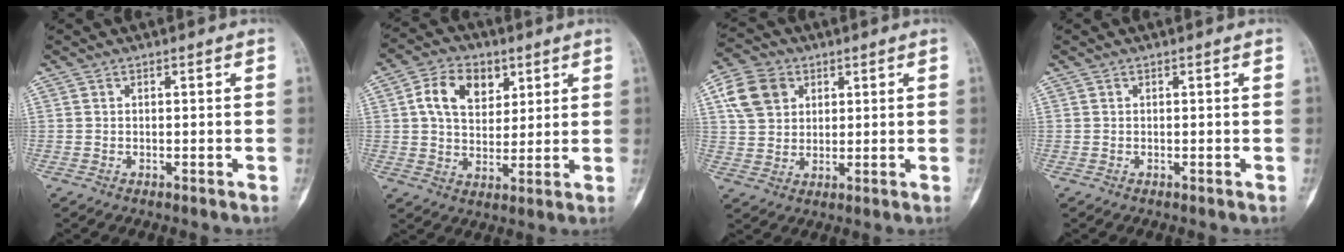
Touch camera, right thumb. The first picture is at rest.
{"total": 10.3, "force": [3.7, 7.1, 6.5], "torque": [-0.080, -0.008, 0.064]}
{"total": 9.1, "force": [3.3, 7.3, 4.5], "torque": [-0.069, 0.001, 0.060]}
{"total": 0.0}